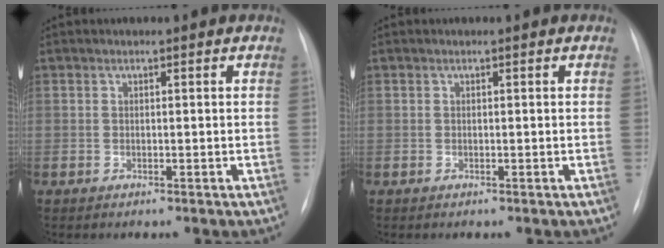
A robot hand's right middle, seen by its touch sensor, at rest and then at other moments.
{"total": 0.0}